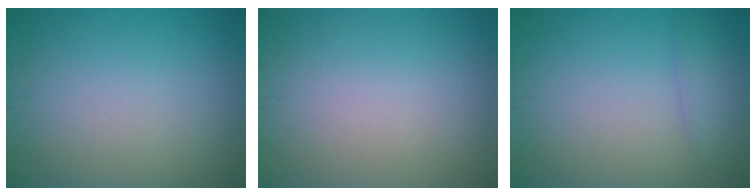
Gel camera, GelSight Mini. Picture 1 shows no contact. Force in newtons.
{"total": 0.0}
{"total": 1.5, "press": 1.5, "slide": 0.0}